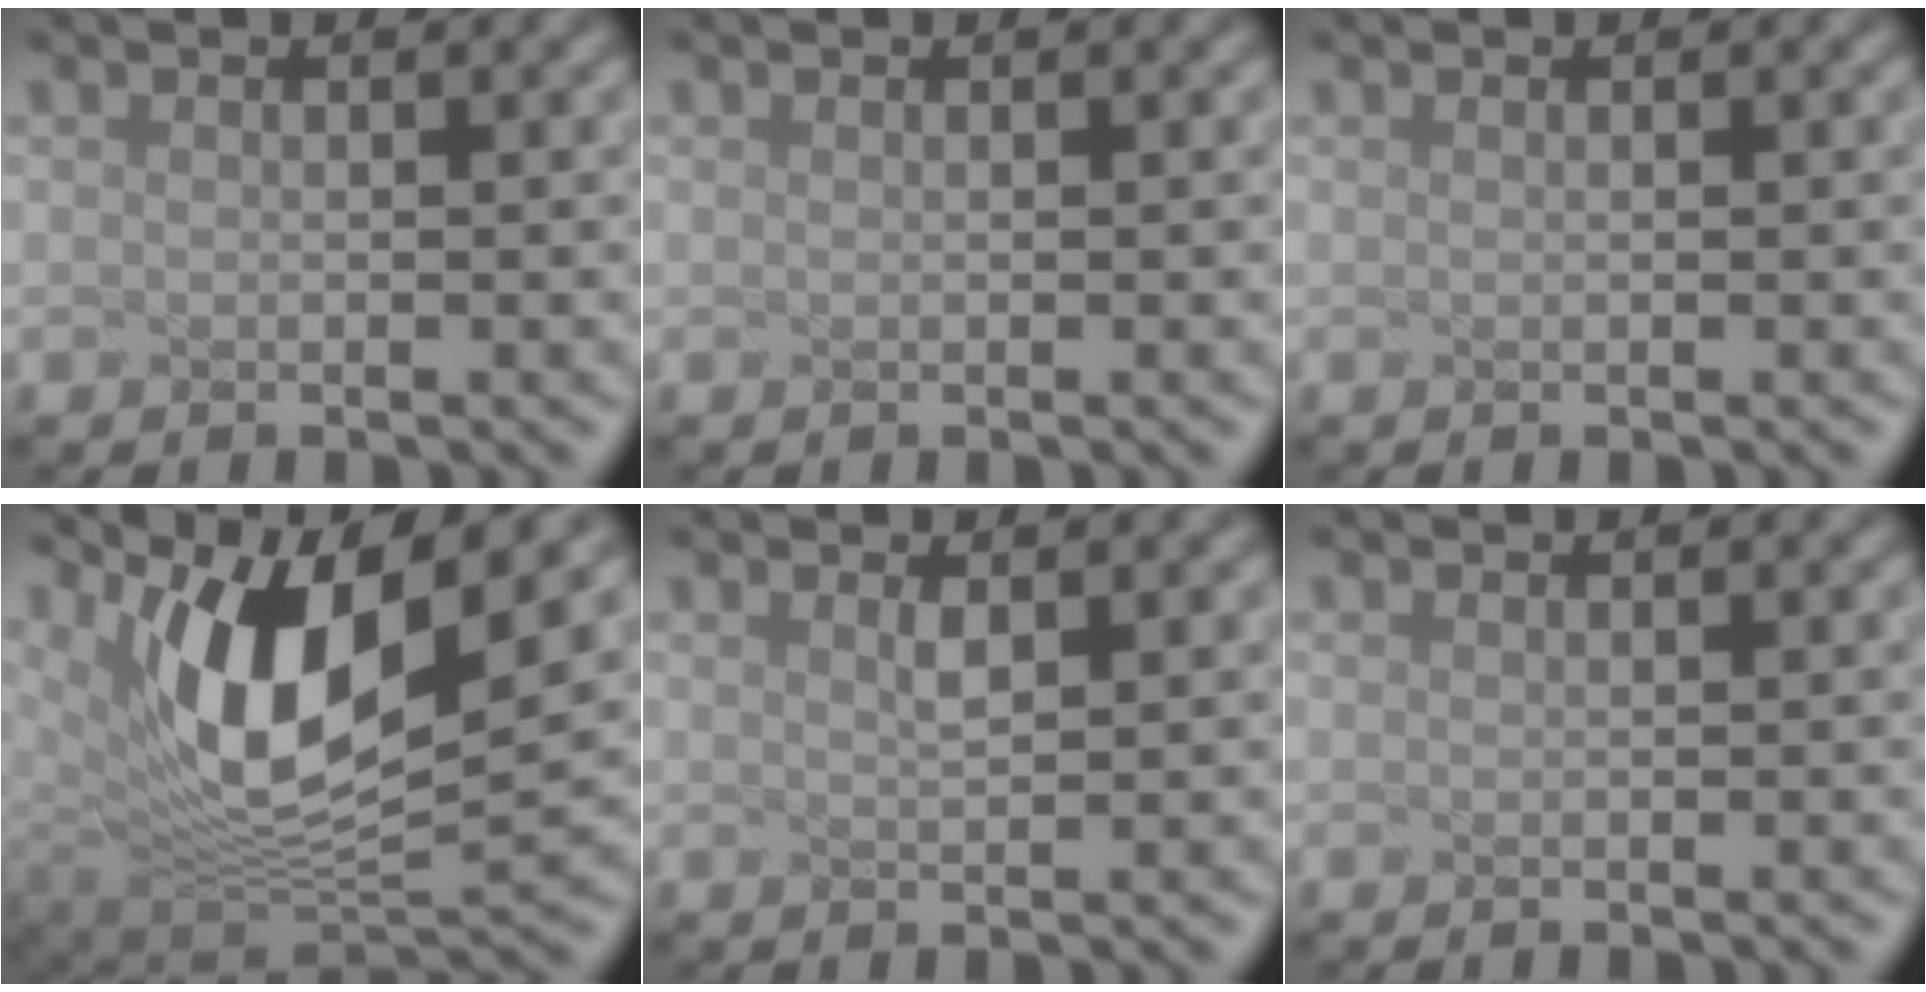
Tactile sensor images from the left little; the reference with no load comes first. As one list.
[{"total": 0.0}, {"total": 0.0}, {"total": 8.0, "force": [2.6, 3.0, 7.0], "torque": [-0.161, -0.026, 0.099]}, {"total": 1.3, "force": [-0.8, -1.0, -0.3], "torque": [-0.023, -0.012, 0.026]}, {"total": 0.0}]